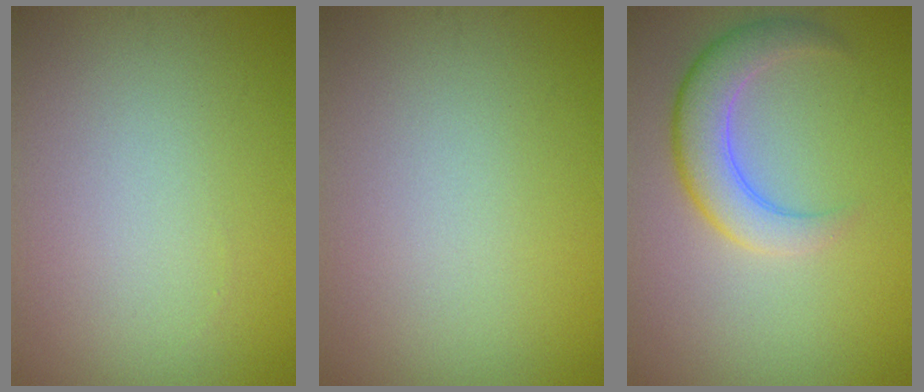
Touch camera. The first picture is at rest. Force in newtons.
{"total": 0.0}
{"total": 4.4, "press": 4.4, "slide": 0.3}